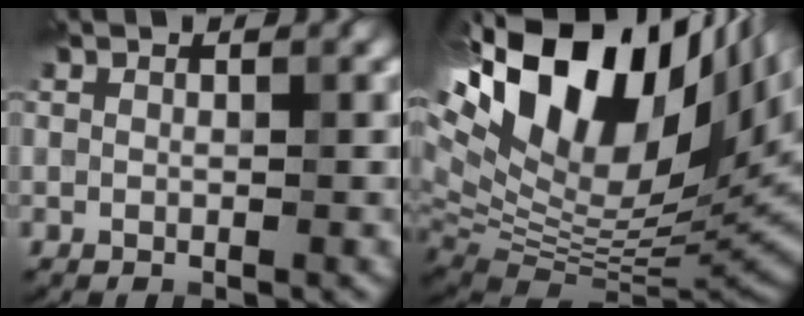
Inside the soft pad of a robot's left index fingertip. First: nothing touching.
{"total": 20.6, "force": [8.0, 9.8, 16.2], "torque": [-0.309, 0.031, 0.158]}